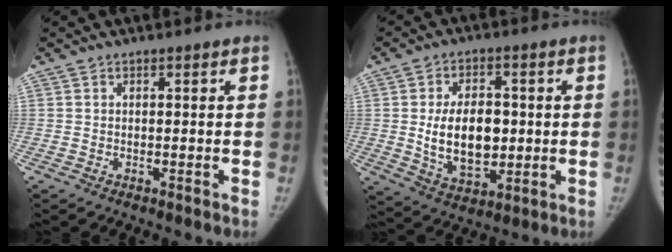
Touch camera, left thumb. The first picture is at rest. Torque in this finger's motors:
{"motor_torque": [1.62, 1.55, 1.44, -0.48, 0.14]}